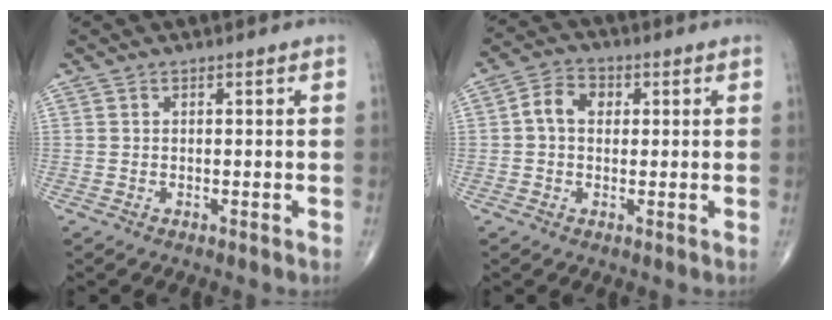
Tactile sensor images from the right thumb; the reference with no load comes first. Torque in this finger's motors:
{"motor_torque": [0.02, 0.02, 0.11, 0.02, 0.01]}